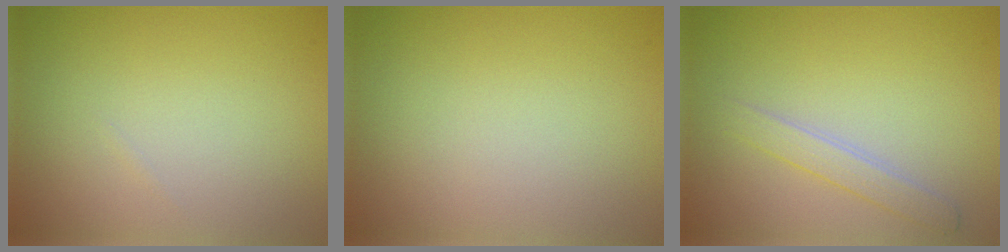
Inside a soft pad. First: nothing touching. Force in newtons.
{"total": 0.0}
{"total": 1.7, "press": 1.7, "slide": 0.1}